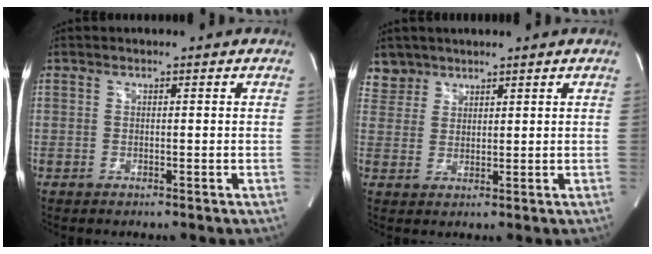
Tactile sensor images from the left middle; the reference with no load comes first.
{"total": 3.7, "force": [3.1, 2.0, -0.6], "torque": [0.019, 0.005, 0.061]}